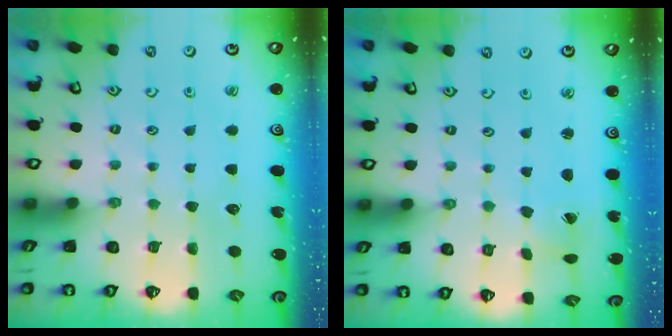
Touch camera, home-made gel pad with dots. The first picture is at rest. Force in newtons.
{"total": 1.3, "press": 1.3, "slide": 0.0}